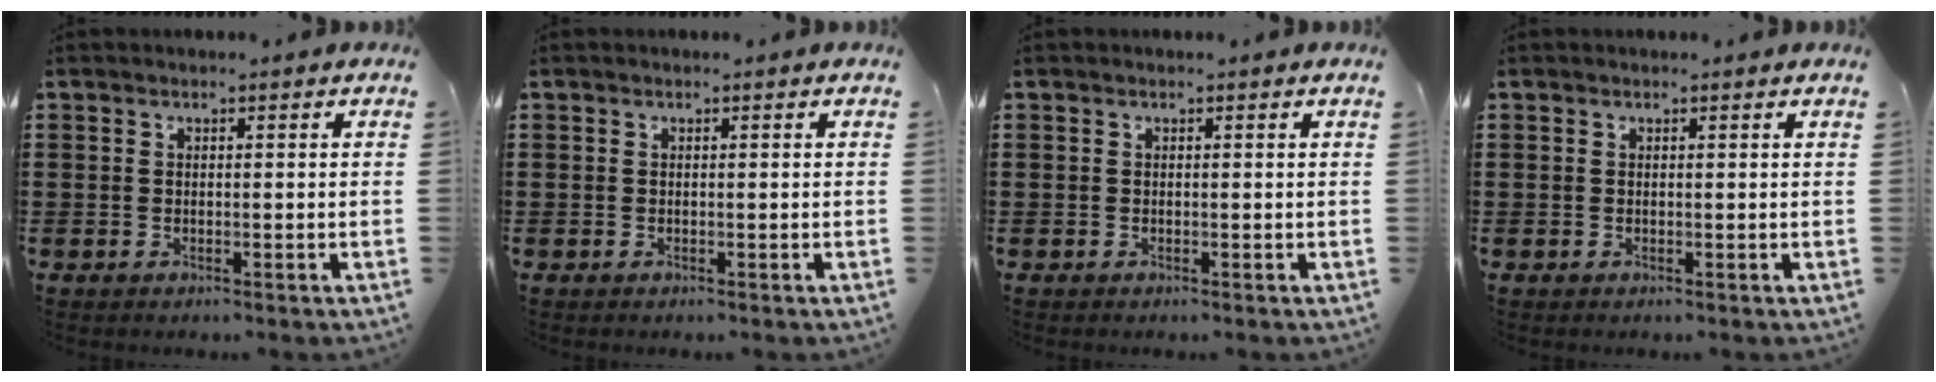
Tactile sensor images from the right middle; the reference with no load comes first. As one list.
[{"total": 0.0}, {"total": 0.0}, {"total": 0.0}]